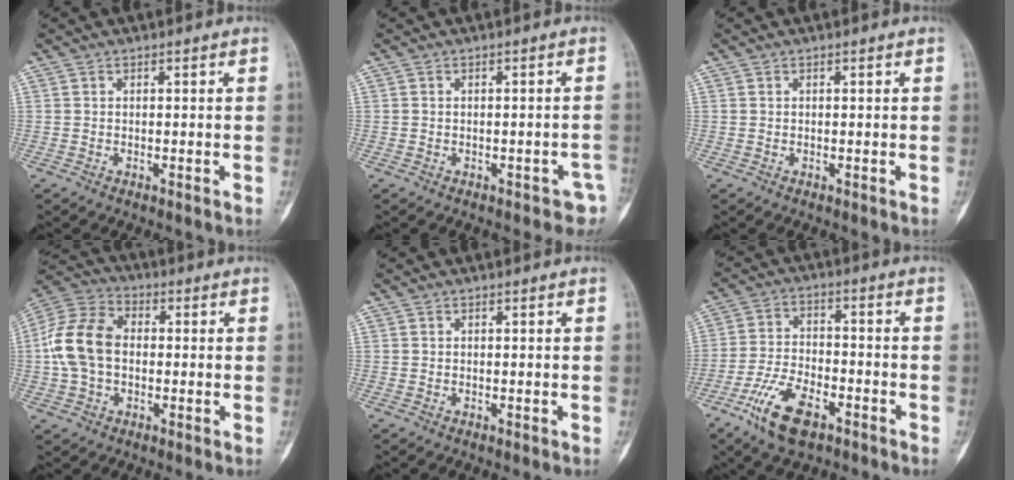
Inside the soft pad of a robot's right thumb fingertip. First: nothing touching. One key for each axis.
{"total": 3.2, "fx": -1.9, "fy": 2.1, "fz": 1.6, "tx": -0.003, "ty": 0.025, "tz": -0.020}
{"total": 0.0}
{"total": 13.1, "fx": -0.3, "fy": 9.4, "fz": 9.2, "tx": -0.175, "ty": 0.033, "tz": -0.015}
{"total": 0.0}
{"total": 11.4, "fx": -6.6, "fy": 5.4, "fz": 7.6, "tx": -0.140, "ty": 0.024, "tz": -0.125}